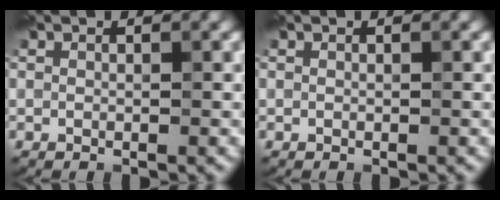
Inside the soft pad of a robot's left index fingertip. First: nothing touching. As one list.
[{"total": 0.0}]